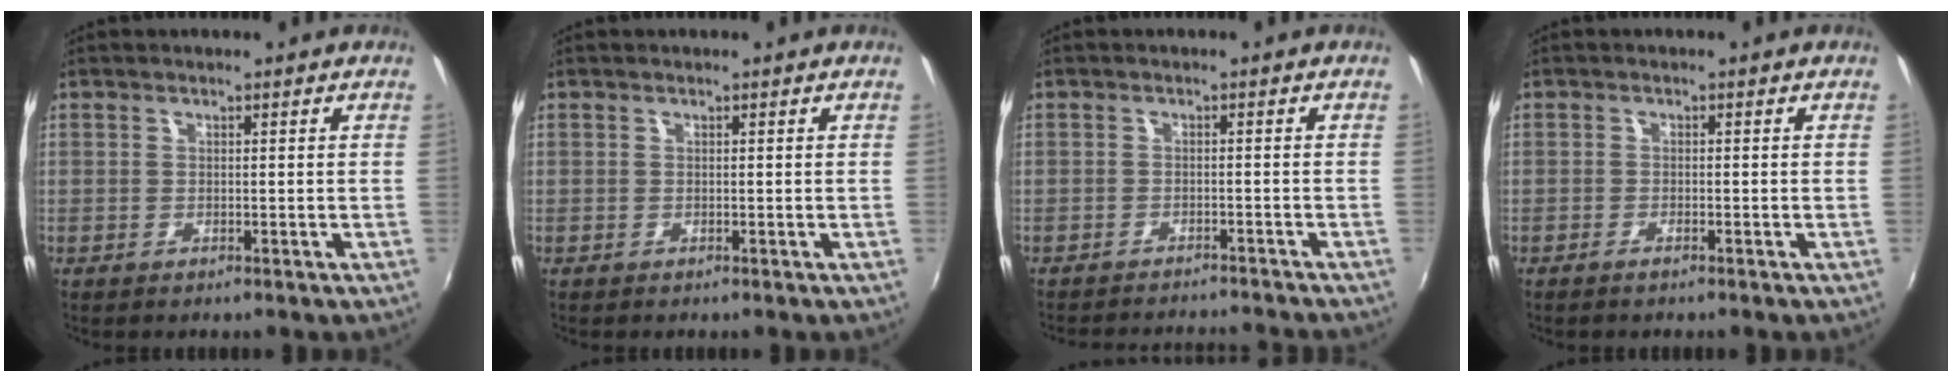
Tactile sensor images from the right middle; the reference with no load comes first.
{"total": 0.0}
{"total": 9.6, "force": [-9.0, 0.9, 3.2], "torque": [-0.073, -0.007, -0.126]}
{"total": 1.2, "force": [-1.0, 0.1, 0.7], "torque": [-0.018, 0.000, -0.020]}